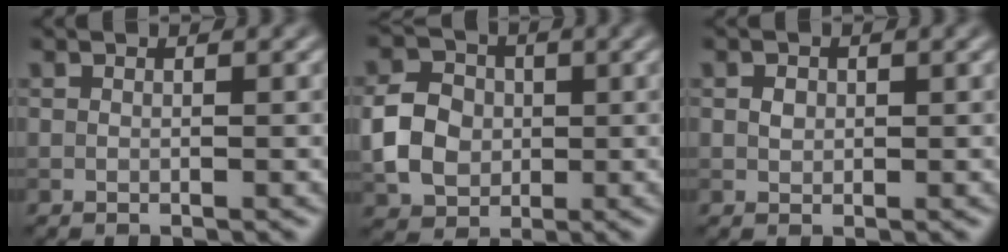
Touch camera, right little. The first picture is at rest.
{"total": 4.9, "force": [-0.4, 4.1, 2.6], "torque": [-0.051, 0.006, -0.014]}
{"total": 1.0, "force": [0.1, 0.8, 0.5], "torque": [-0.009, 0.000, 0.001]}